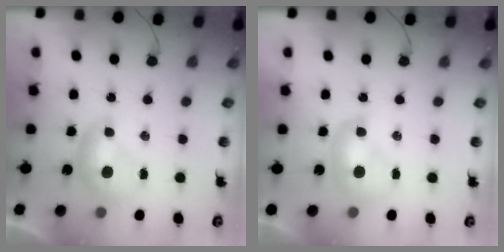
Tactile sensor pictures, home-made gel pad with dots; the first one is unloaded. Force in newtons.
{"total": 1.9, "press": 1.9, "slide": 0.2}